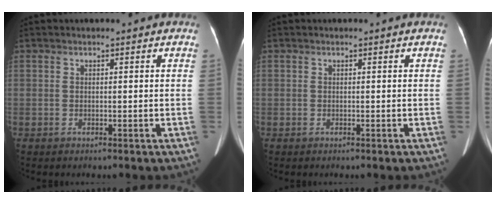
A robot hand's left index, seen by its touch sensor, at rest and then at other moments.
{"total": 0.0}